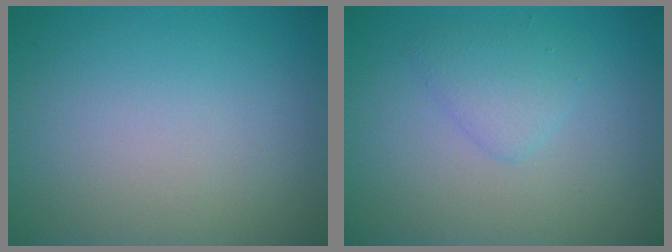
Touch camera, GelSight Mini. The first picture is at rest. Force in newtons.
{"total": 1.8, "press": 1.8, "slide": 0.1}